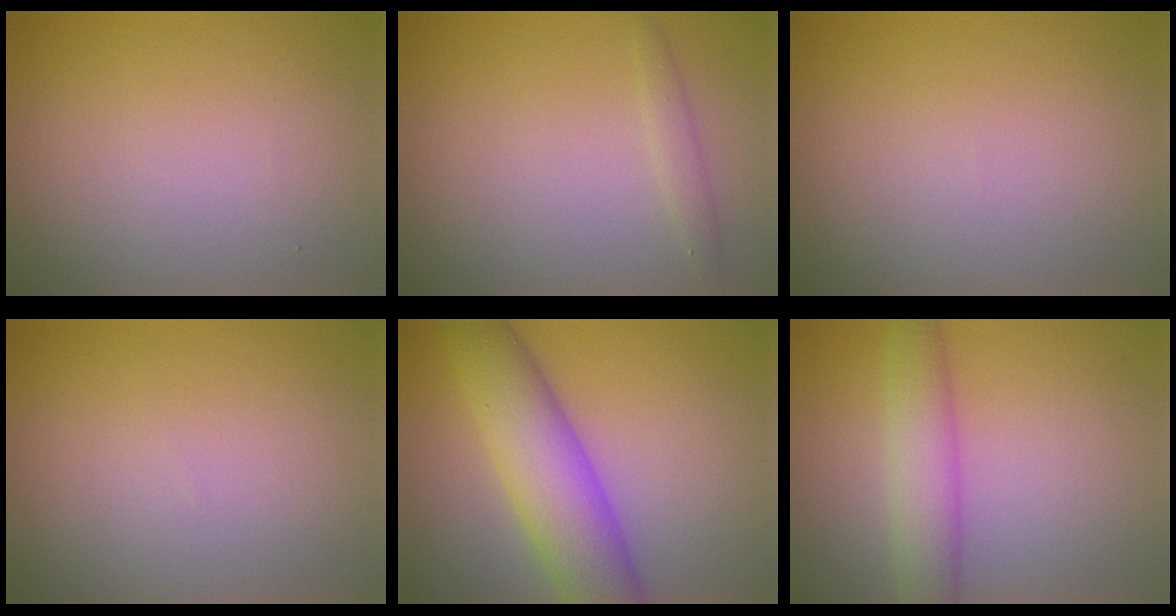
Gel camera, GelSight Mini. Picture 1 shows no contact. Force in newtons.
{"total": 1.1, "press": 1.1, "slide": 0.0}
{"total": 0.0}
{"total": 0.0}
{"total": 8.2, "press": 8.2, "slide": 0.5}
{"total": 4.2, "press": 4.2, "slide": 0.3}